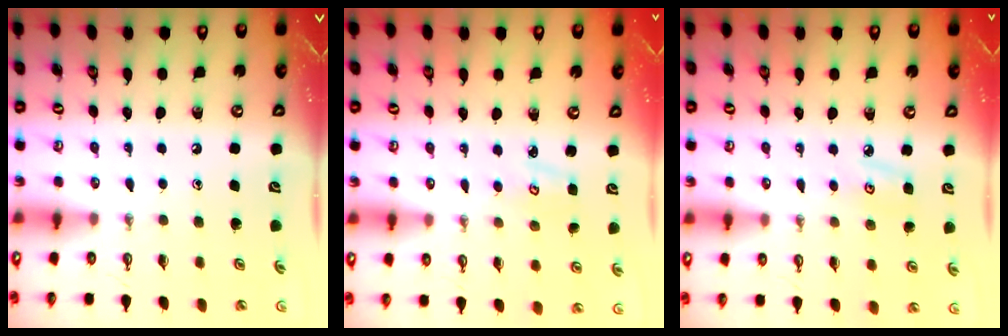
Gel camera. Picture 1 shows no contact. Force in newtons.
{"total": 2.8, "press": 2.8, "slide": 0.2}
{"total": 3.7, "press": 3.6, "slide": 0.4}